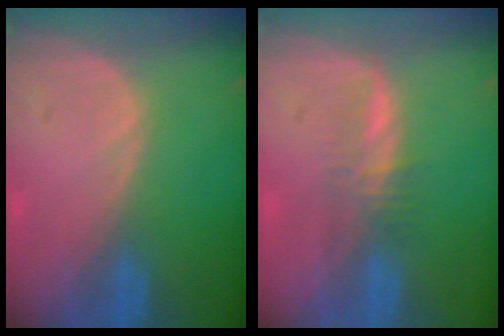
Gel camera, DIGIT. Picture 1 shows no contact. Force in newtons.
{"total": 2.8, "press": 2.7, "slide": 0.5}